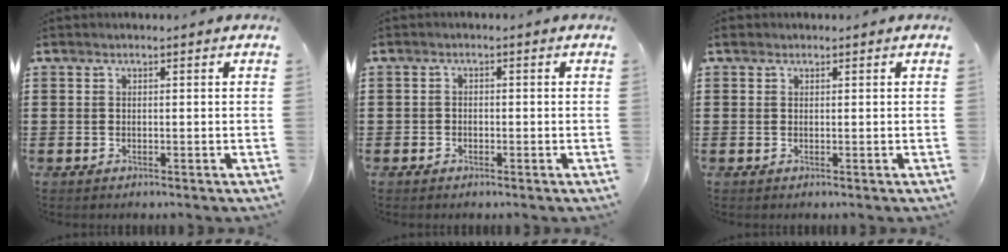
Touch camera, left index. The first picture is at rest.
{"total": 0.9, "force": [-0.6, 0.7, 0.2], "torque": [-0.008, 0.001, -0.014]}
{"total": 0.8, "force": [0.5, 0.6, 0.3], "torque": [-0.007, 0.007, 0.010]}